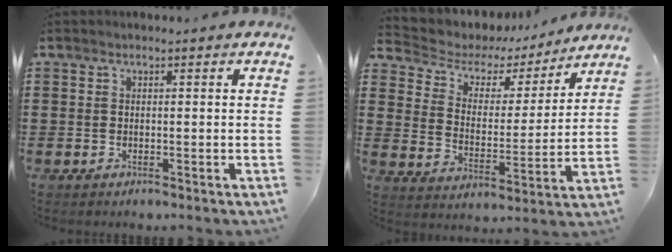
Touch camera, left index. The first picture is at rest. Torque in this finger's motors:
{"motor_torque": [0.79, -0.79, 0.33, 0.05]}